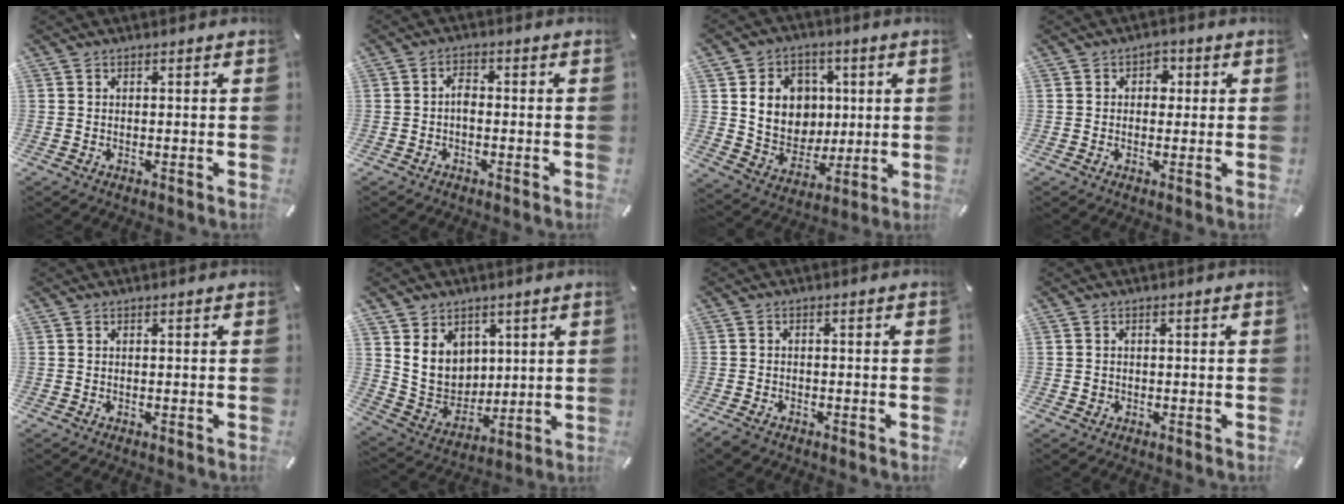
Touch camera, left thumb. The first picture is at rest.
{"total": 2.4, "force": [-0.7, 1.4, 1.8], "torque": [-0.043, 0.005, -0.016]}
{"total": 12.2, "force": [2.4, 11.1, 4.5], "torque": [-0.074, 0.000, 0.059]}
{"total": 3.1, "force": [0.1, 2.6, 1.6], "torque": [-0.010, 0.001, -0.007]}
{"total": 0.0}
{"total": 10.8, "force": [4.2, 9.5, 3.1], "torque": [-0.075, -0.029, 0.088]}
{"total": 2.2, "force": [-1.7, 1.0, 0.9], "torque": [-0.031, 0.002, -0.037]}
{"total": 0.9, "force": [-0.3, 0.8, 0.2], "torque": [-0.004, 0.005, -0.008]}